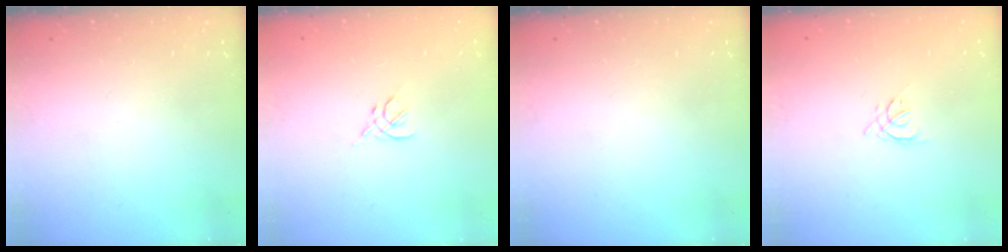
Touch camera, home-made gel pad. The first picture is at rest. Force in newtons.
{"total": 2.7, "press": 2.6, "slide": 0.8}
{"total": 0.0}
{"total": 2.4, "press": 2.3, "slide": 0.6}